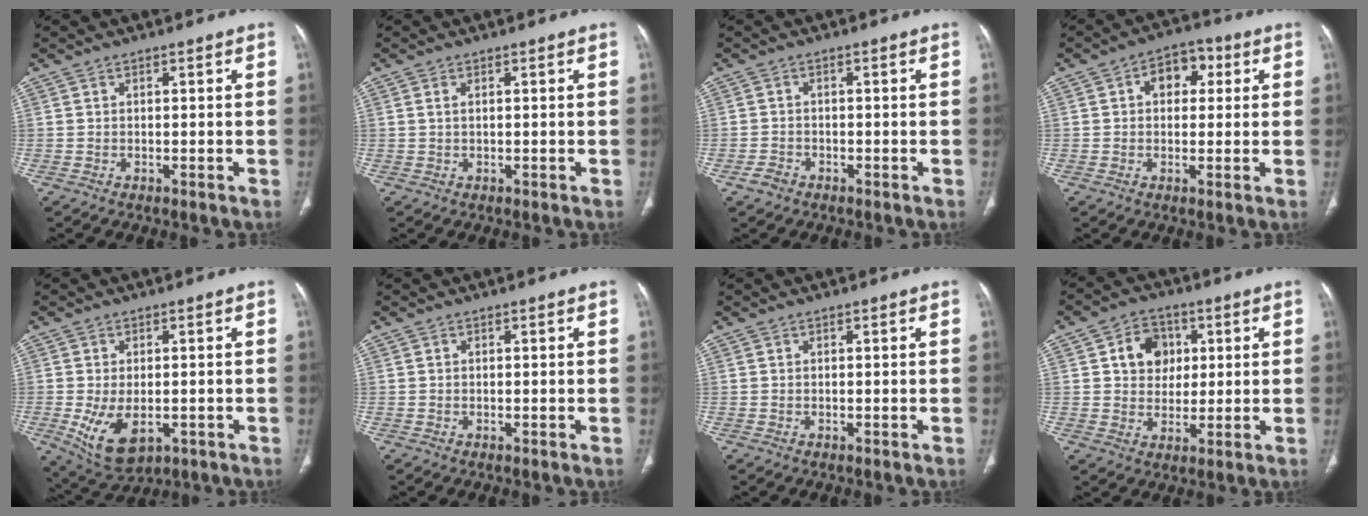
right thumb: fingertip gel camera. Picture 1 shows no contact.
{"total": 1.1, "force": [0.4, 0.4, 0.9], "torque": [-0.024, 0.005, 0.010]}
{"total": 2.1, "force": [-1.4, 1.5, 0.7], "torque": [-0.014, 0.009, -0.023]}
{"total": 7.1, "force": [1.8, 5.0, 4.7], "torque": [-0.033, 0.013, 0.020]}
{"total": 9.2, "force": [-2.4, 5.2, 7.2], "torque": [-0.130, -0.009, -0.023]}
{"total": 0.0}
{"total": 0.0}
{"total": 8.3, "force": [2.3, 6.8, 4.2], "torque": [-0.027, -0.002, 0.037]}